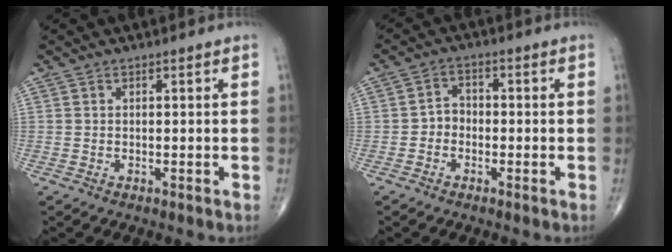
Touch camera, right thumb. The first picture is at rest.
{"total": 3.3, "force": [-1.1, 2.6, 1.6], "torque": [-0.011, 0.017, -0.028]}